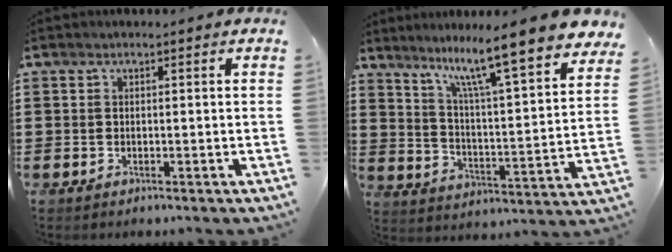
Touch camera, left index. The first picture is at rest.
{"total": 10.4, "force": [8.7, -0.7, 5.6], "torque": [-0.126, -0.069, 0.134]}